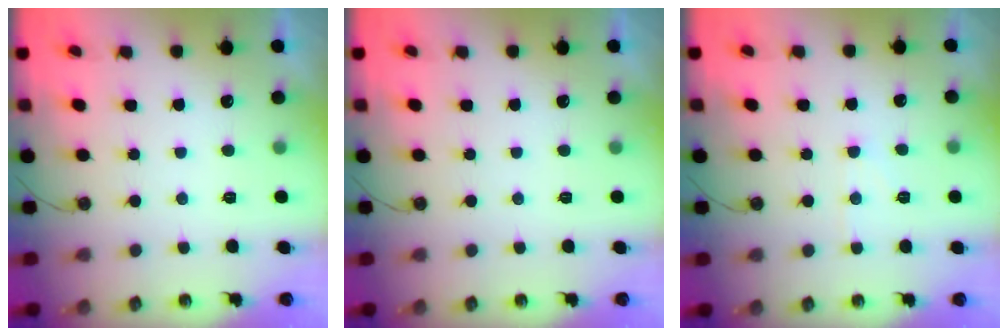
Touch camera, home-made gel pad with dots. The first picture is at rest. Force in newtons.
{"total": 0.0}
{"total": 5.2, "press": 5.1, "slide": 0.9}